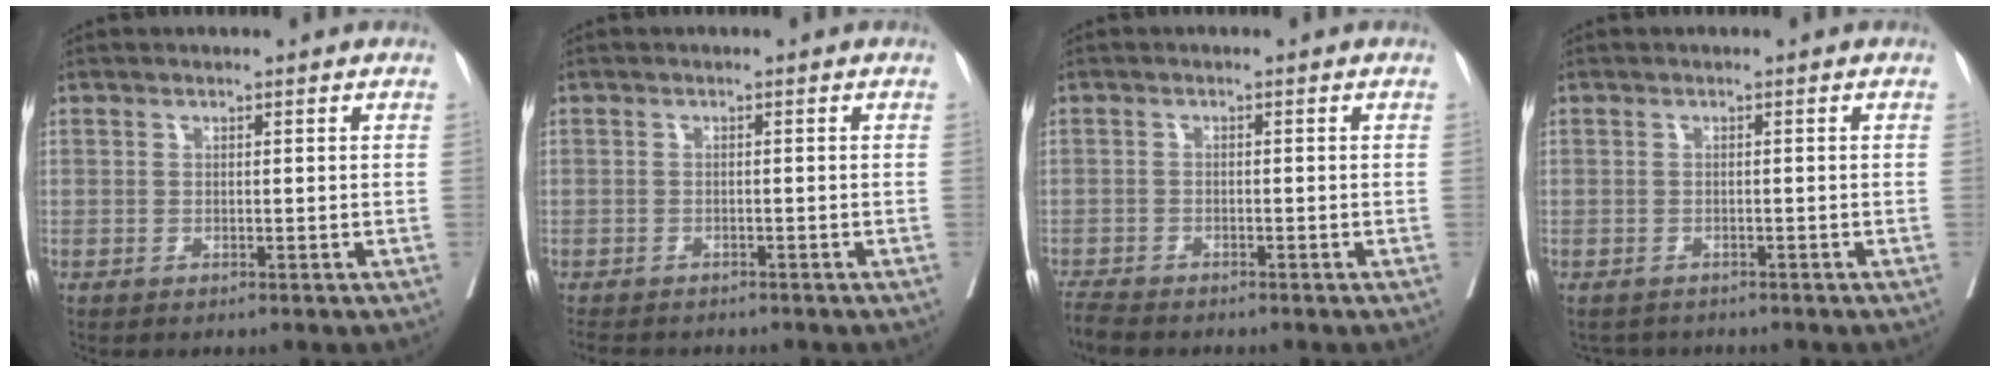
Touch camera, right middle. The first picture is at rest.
{"total": 5.2, "force": [-4.5, 2.0, 1.7], "torque": [-0.028, -0.006, -0.062]}
{"total": 3.8, "force": [-3.5, 0.7, 1.3], "torque": [-0.022, -0.013, -0.062]}
{"total": 2.5, "force": [-2.3, 1.0, 0.0], "torque": [-0.003, -0.005, -0.034]}